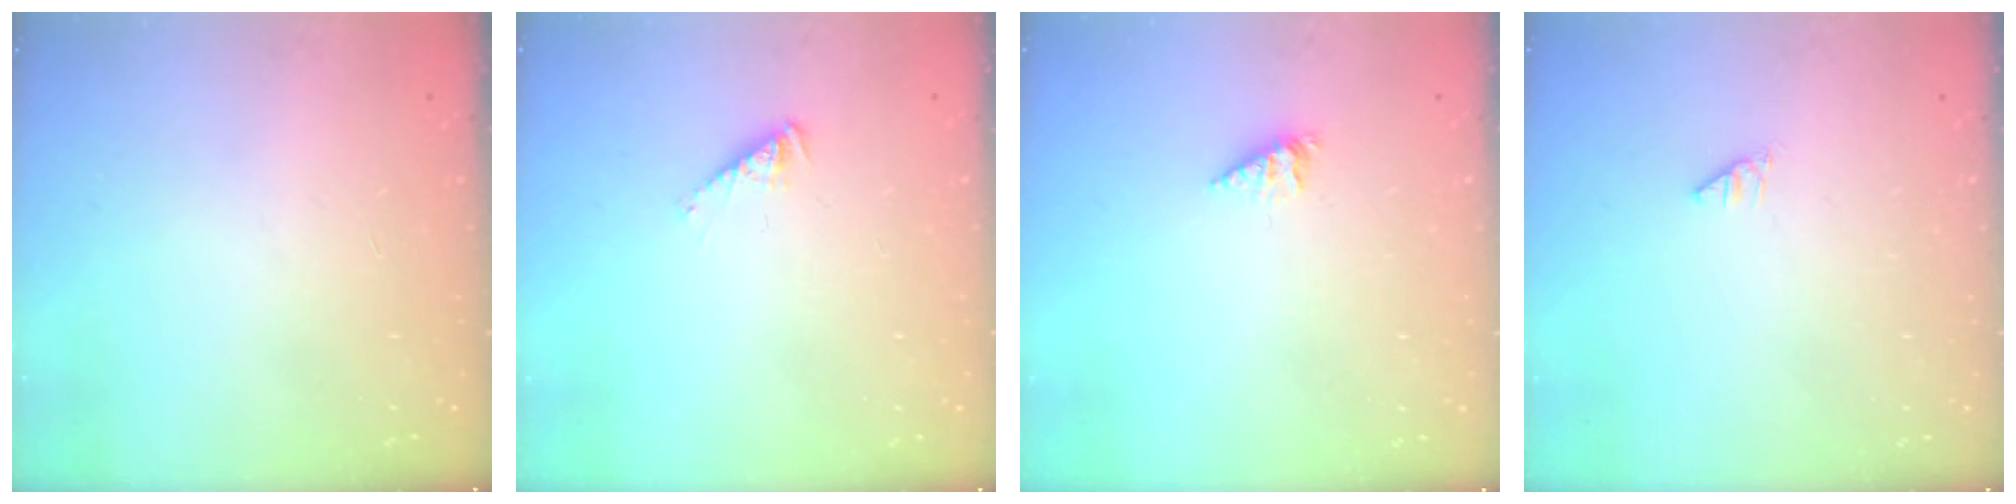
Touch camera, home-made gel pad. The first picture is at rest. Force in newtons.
{"total": 1.5, "press": 1.5, "slide": 0.3}
{"total": 2.1, "press": 2.1, "slide": 0.3}
{"total": 0.0}